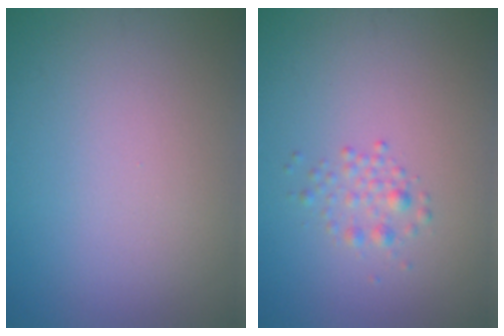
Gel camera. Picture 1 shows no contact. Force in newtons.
{"total": 1.4, "press": 1.4, "slide": 0.1}